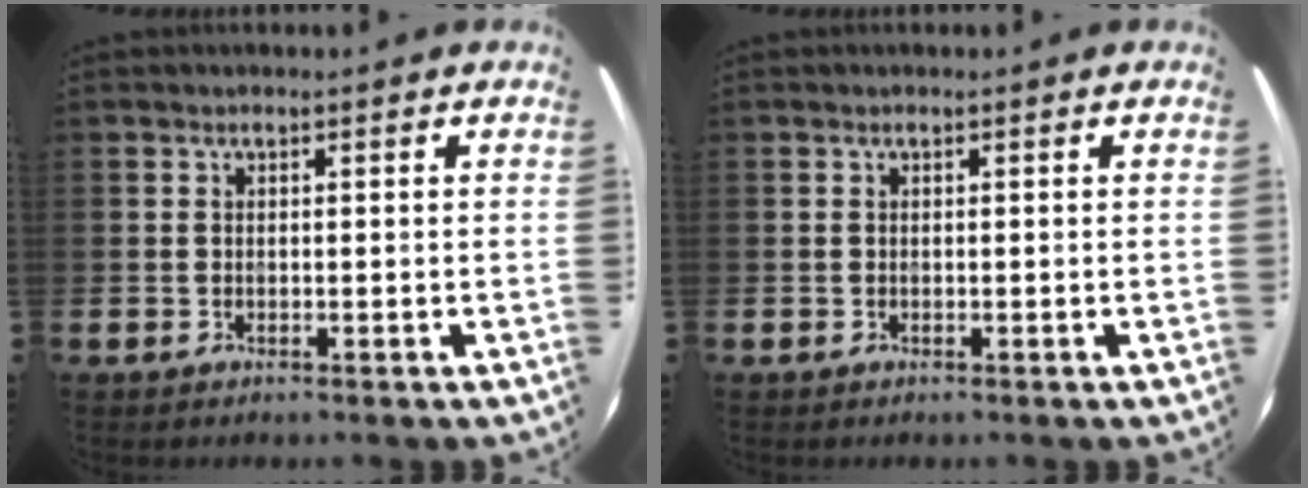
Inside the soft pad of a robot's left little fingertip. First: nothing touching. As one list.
[{"total": 0.0}]